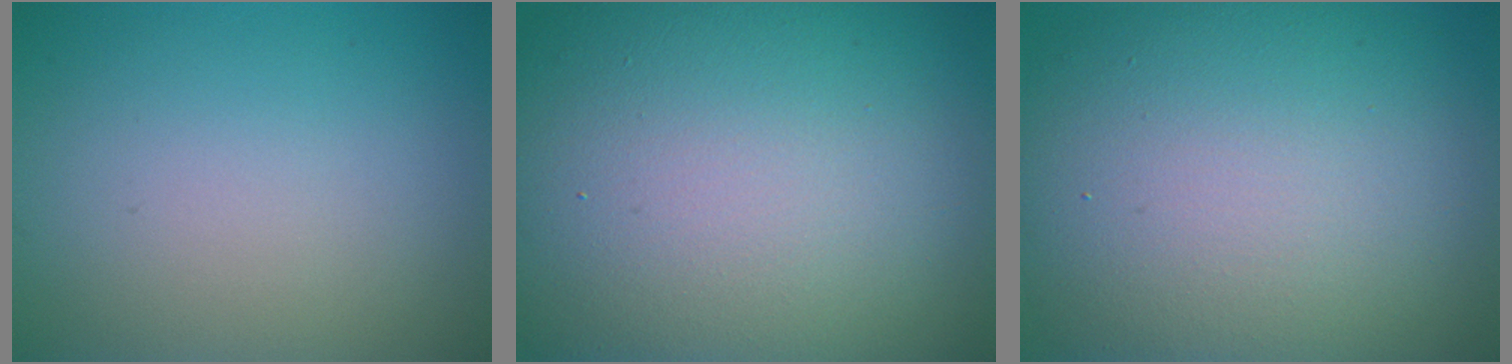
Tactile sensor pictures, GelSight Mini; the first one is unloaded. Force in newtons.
{"total": 21.2, "press": 21.1, "slide": 1.4}
{"total": 15.2, "press": 15.2, "slide": 1.1}